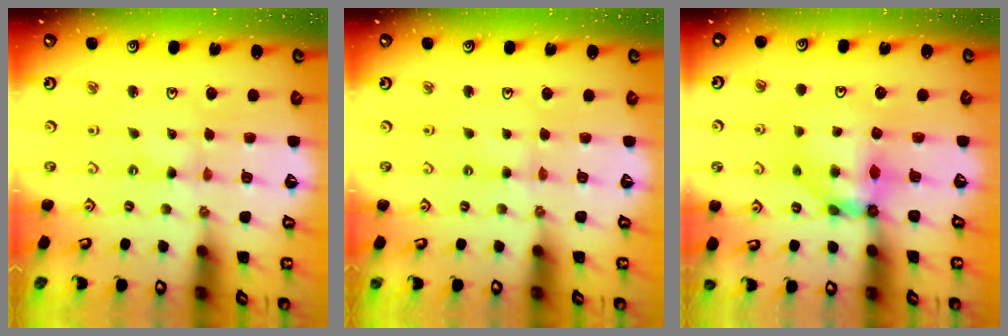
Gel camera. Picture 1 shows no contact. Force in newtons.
{"total": 2.5, "press": 2.5, "slide": 0.3}
{"total": 7.3, "press": 7.3, "slide": 0.4}